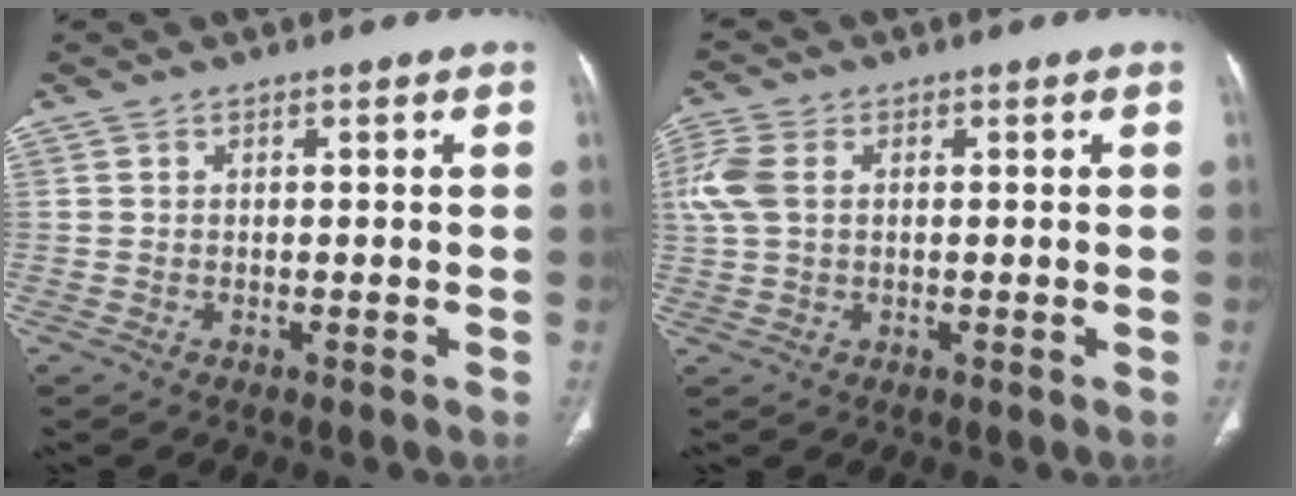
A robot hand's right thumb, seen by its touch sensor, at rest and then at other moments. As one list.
[{"total": 6.2, "force": [1.3, 4.1, 4.5], "torque": [-0.128, 0.014, 0.026]}]